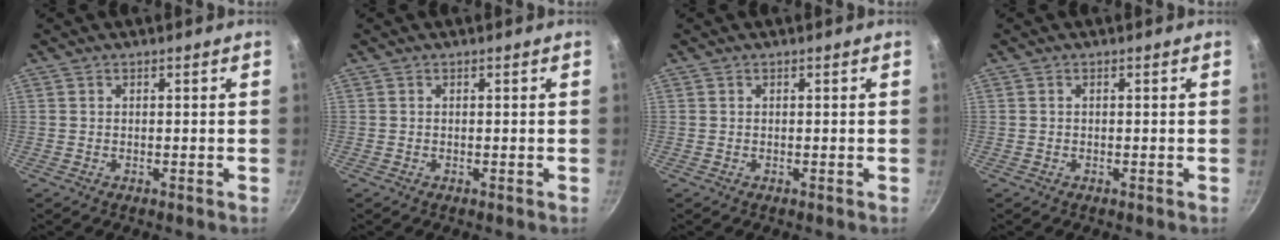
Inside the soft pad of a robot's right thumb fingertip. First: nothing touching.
{"total": 0.0}
{"total": 0.0}
{"total": 0.0}